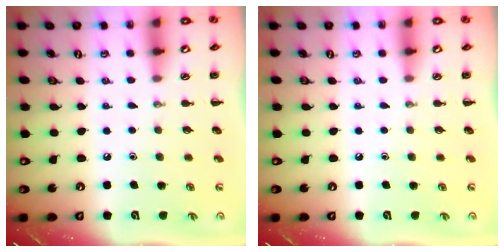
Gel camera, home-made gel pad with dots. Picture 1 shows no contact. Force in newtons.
{"total": 0.0}